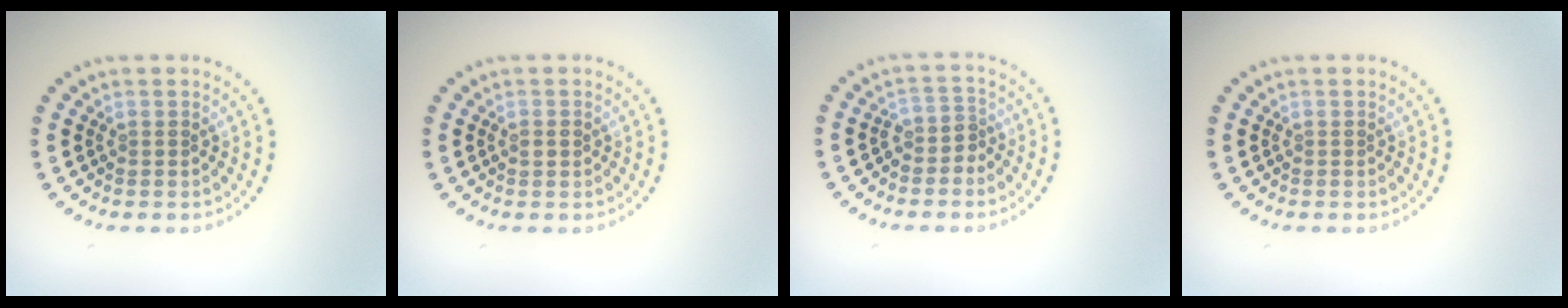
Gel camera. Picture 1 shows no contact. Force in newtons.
{"total": 1.0, "press": 1.0, "slide": 0.0}
{"total": 2.0, "press": 1.5, "slide": 1.2}
{"total": 0.0}